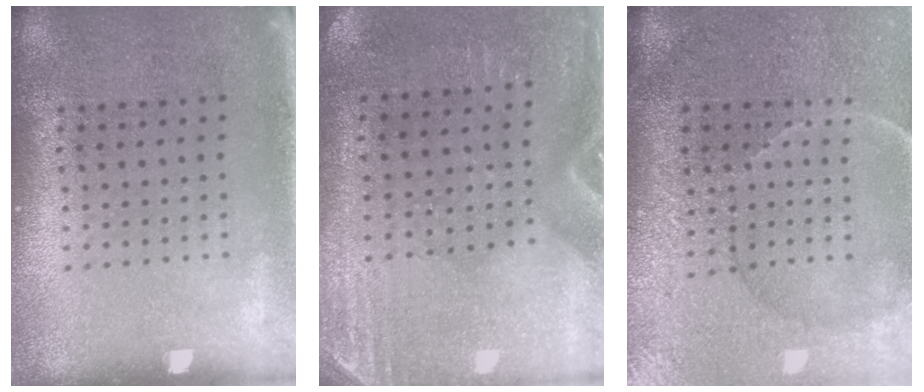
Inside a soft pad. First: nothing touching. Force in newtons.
{"total": 3.0, "press": 2.6, "slide": 1.4}
{"total": 3.7, "press": 3.5, "slide": 1.2}